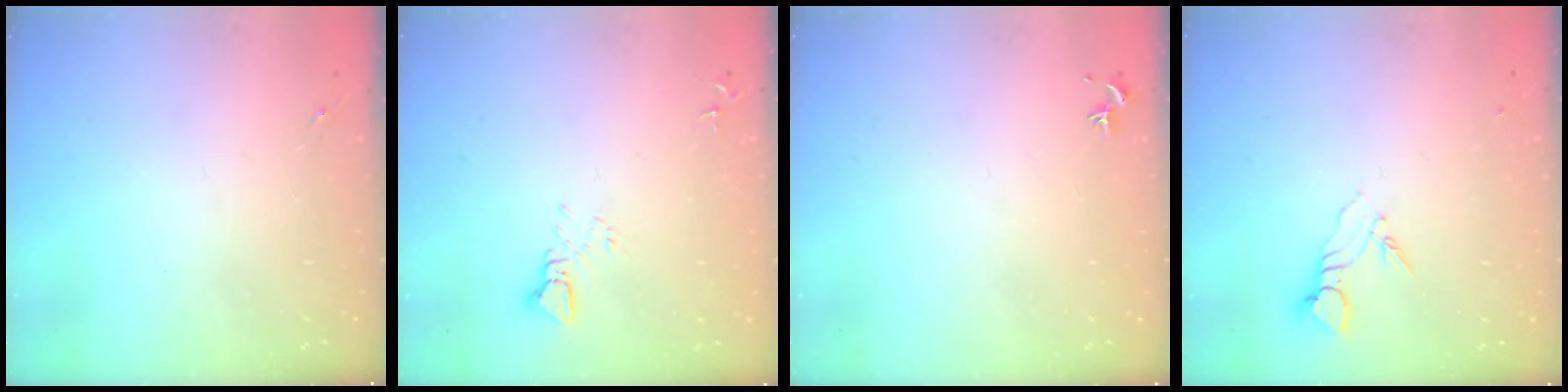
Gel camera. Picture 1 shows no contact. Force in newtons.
{"total": 3.6, "press": 3.6, "slide": 0.3}
{"total": 0.8, "press": 0.7, "slide": 0.3}
{"total": 3.8, "press": 3.8, "slide": 0.2}